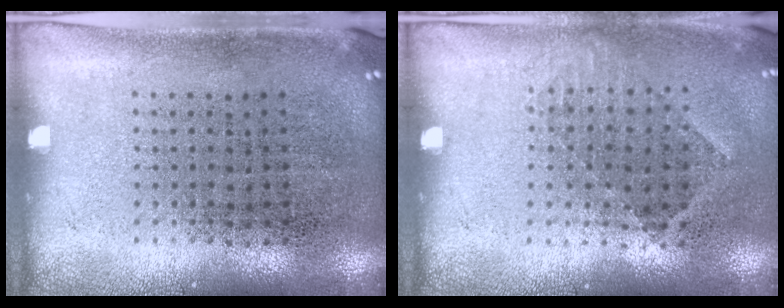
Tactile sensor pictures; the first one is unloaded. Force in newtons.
{"total": 0.8, "press": 0.7, "slide": 0.4}